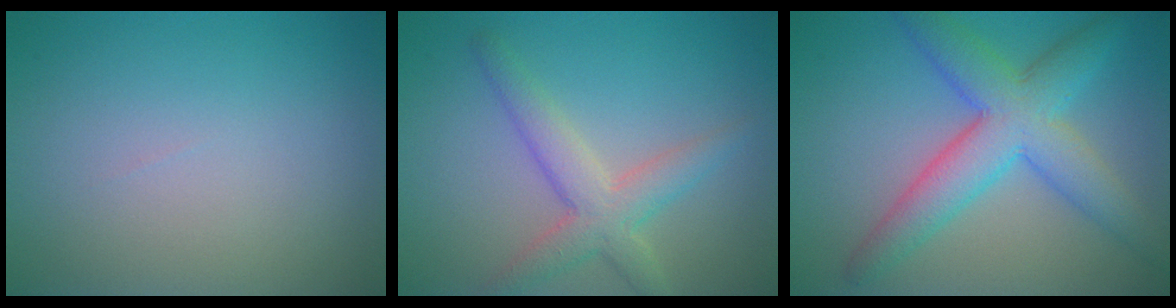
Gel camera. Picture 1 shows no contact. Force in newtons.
{"total": 3.9, "press": 3.9, "slide": 0.3}
{"total": 6.9, "press": 6.9, "slide": 0.2}